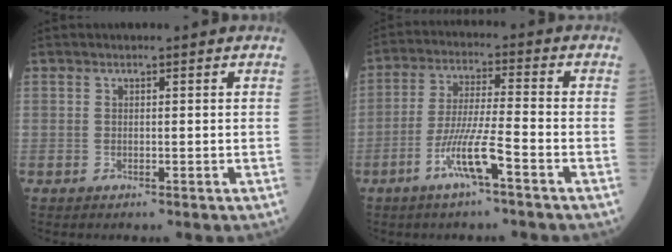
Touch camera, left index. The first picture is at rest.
{"total": 8.0, "force": [-4.3, -0.1, 6.8], "torque": [-0.137, -0.005, -0.082]}